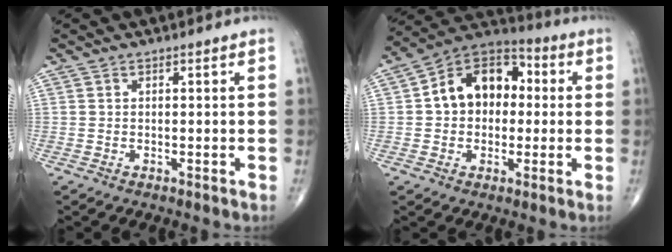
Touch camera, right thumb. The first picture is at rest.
{"total": 14.2, "force": [1.3, 10.3, 9.8], "torque": [-0.115, 0.032, 0.008]}